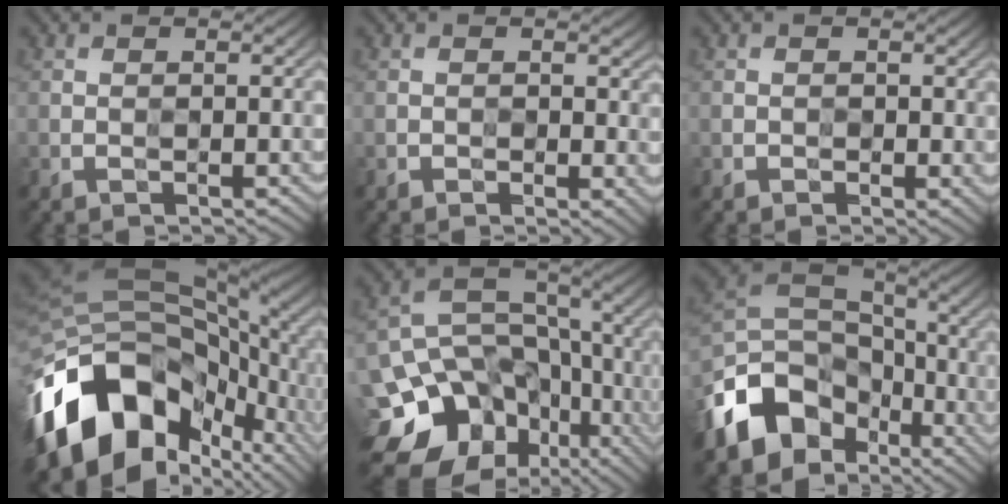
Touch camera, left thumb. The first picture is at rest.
{"total": 1.4, "force": [0.1, 0.8, 1.1], "torque": [-0.013, -0.002, 0.003]}
{"total": 0.9, "force": [-0.1, 0.7, 0.6], "torque": [-0.006, -0.001, 0.001]}
{"total": 18.1, "force": [-6.8, 11.0, 12.6], "torque": [-0.281, -0.046, -0.087]}
{"total": 17.7, "force": [-8.2, 13.2, 8.5], "torque": [-0.204, -0.017, -0.111]}
{"total": 13.8, "force": [-6.6, 9.8, 7.2], "torque": [-0.182, -0.025, -0.114]}